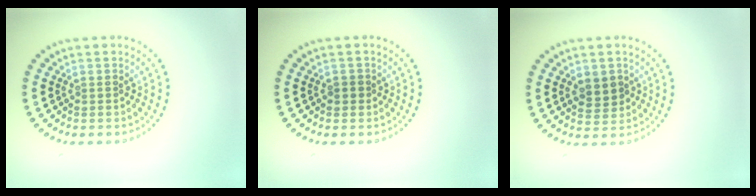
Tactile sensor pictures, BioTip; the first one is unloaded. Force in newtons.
{"total": 0.9, "press": 0.9, "slide": 0.2}
{"total": 1.8, "press": 1.7, "slide": 0.5}